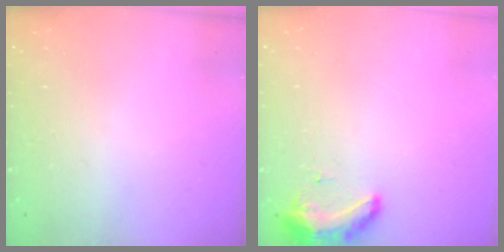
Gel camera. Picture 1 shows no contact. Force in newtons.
{"total": 9.1, "press": 8.9, "slide": 1.9}